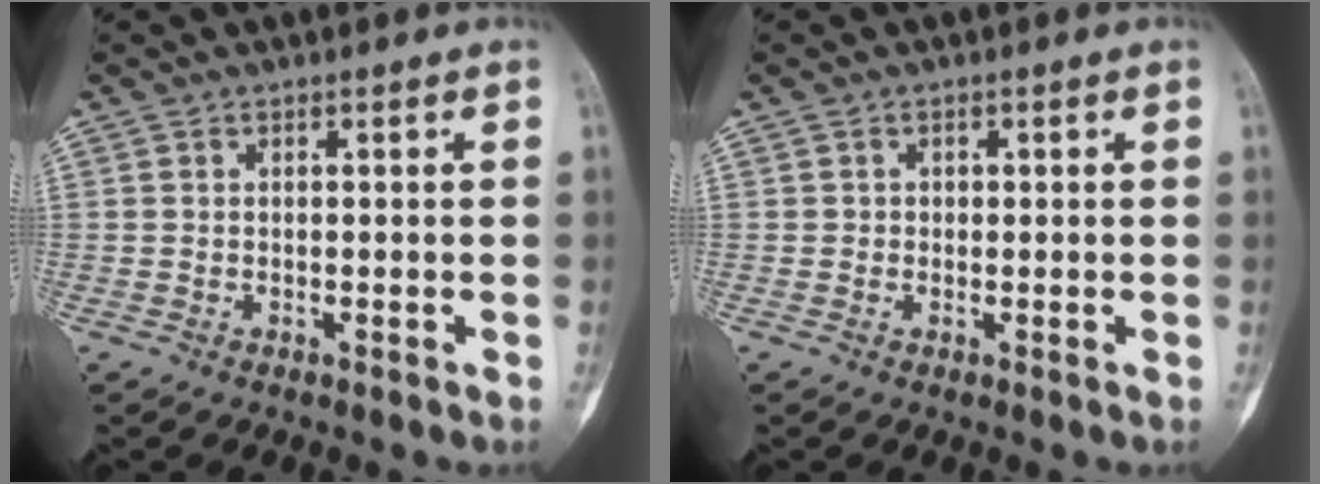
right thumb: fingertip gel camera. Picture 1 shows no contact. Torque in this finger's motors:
{"motor_torque": [0.12, -0.09, 0.25, -0.13, 0.01]}